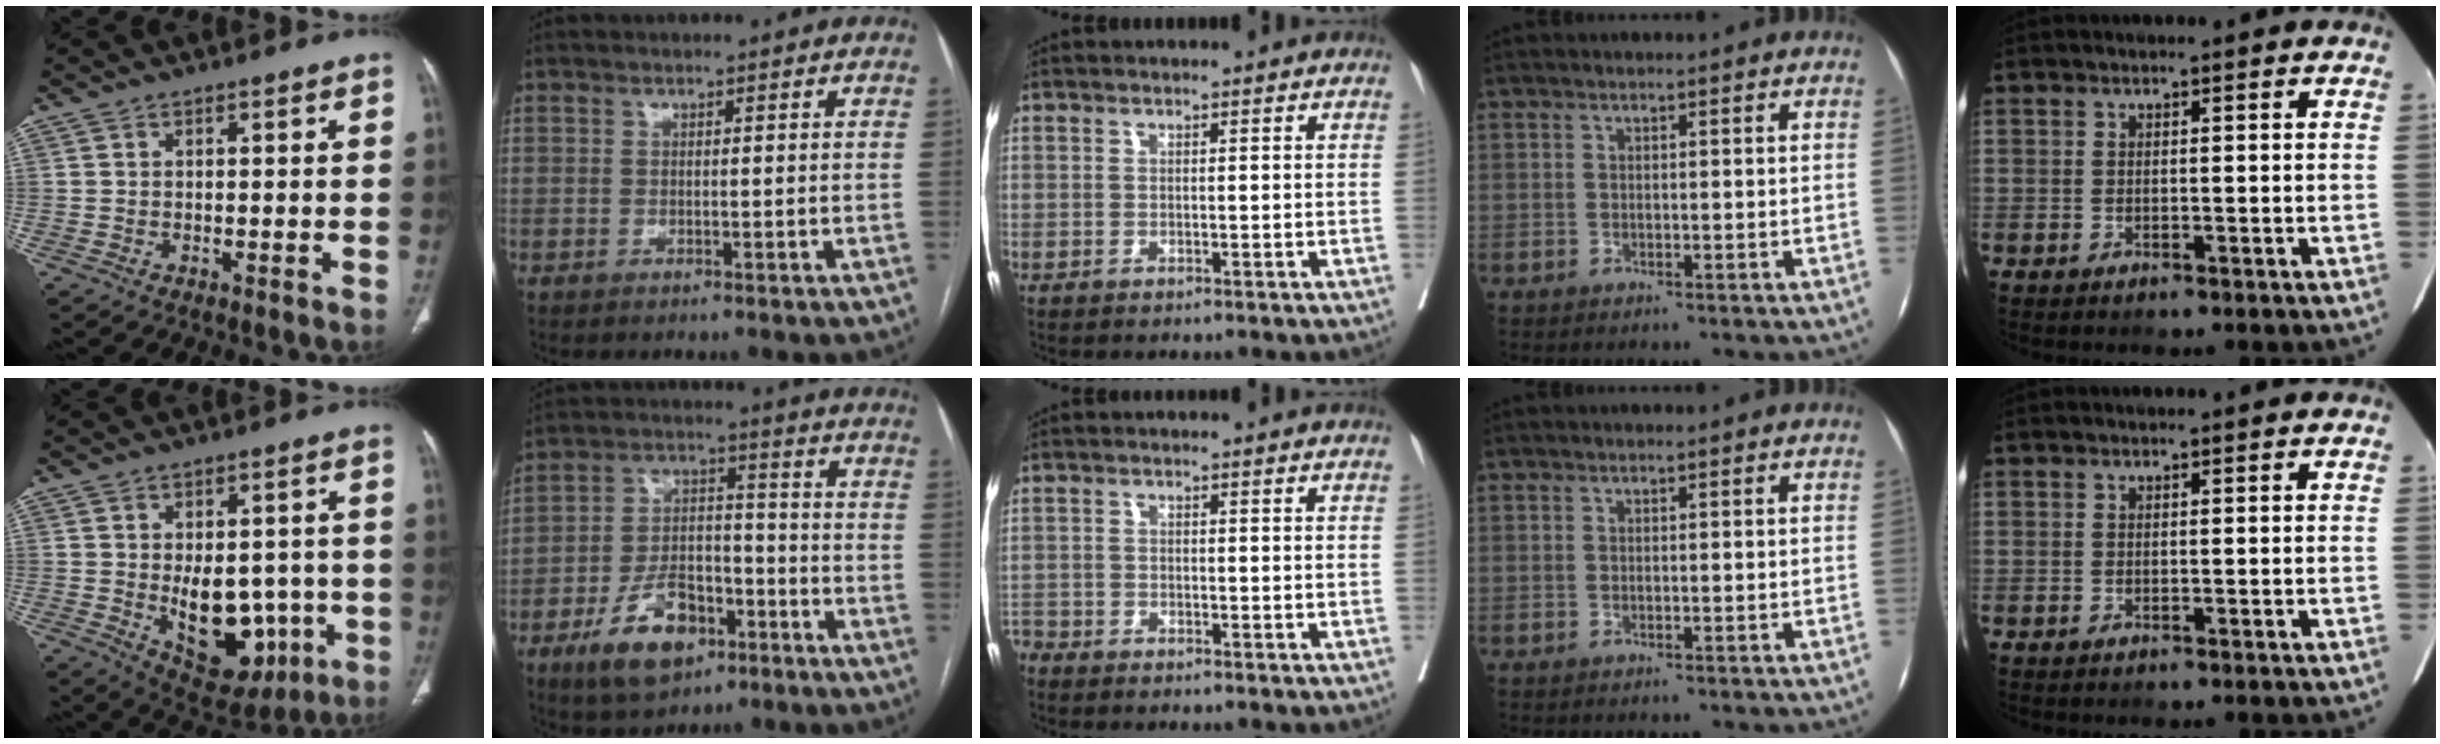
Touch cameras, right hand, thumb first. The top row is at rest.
{"thumb": {"total": 14.5, "force": [-2.7, 9.0, 11.1], "torque": [-0.119, 0.001, -0.011]}, "index": {"total": 12.2, "force": [-6.7, 6.6, 7.7], "torque": [-0.143, 0.013, -0.110]}, "middle": {"total": 3.5, "force": [-3.4, 0.6, 0.7], "torque": [-0.003, -0.006, -0.063]}}